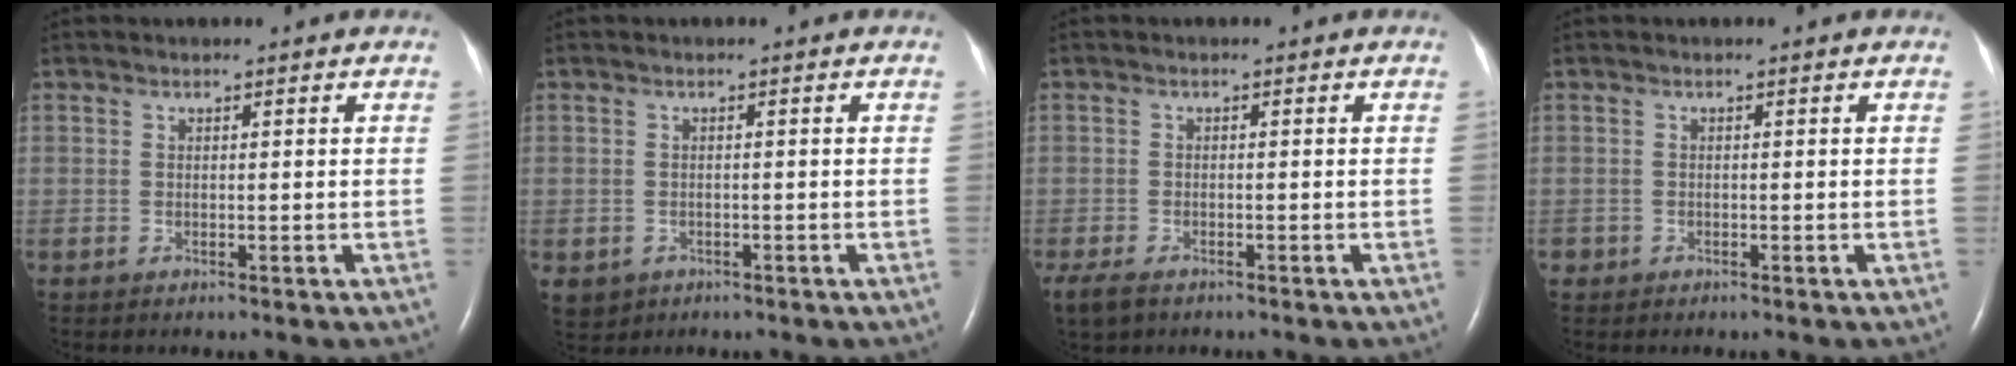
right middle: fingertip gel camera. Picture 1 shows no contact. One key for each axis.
{"total": 3.0, "fx": -1.4, "fy": 2.5, "fz": 0.6, "tx": -0.007, "ty": 0.002, "tz": -0.016}
{"total": 5.0, "fx": -3.6, "fy": 2.3, "fz": 2.6, "tx": -0.056, "ty": -0.012, "tz": -0.059}
{"total": 0.7, "fx": -0.4, "fy": 0.5, "fz": 0.0, "tx": -0.006, "ty": 0.003, "tz": -0.008}